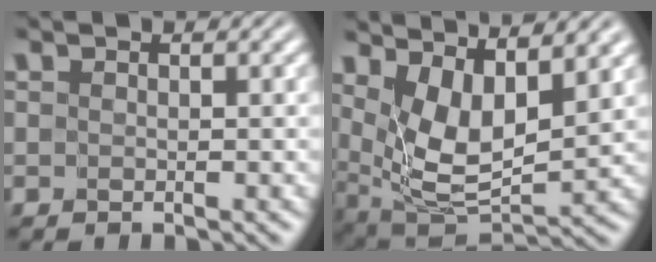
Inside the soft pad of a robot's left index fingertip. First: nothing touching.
{"total": 7.1, "force": [3.3, 2.6, 5.7], "torque": [-0.117, -0.007, 0.068]}